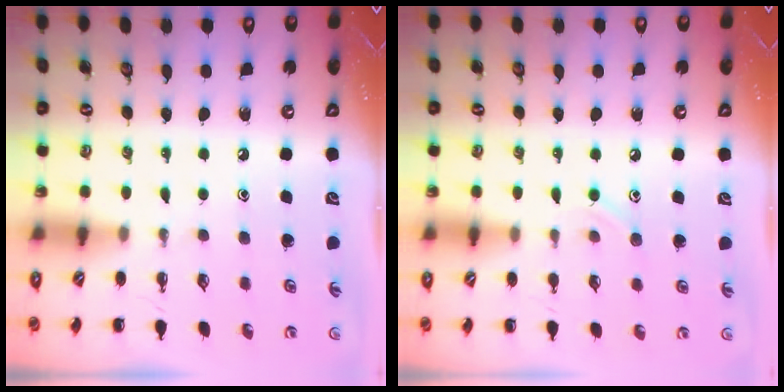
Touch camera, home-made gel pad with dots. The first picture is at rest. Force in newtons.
{"total": 6.4, "press": 6.1, "slide": 2.0}